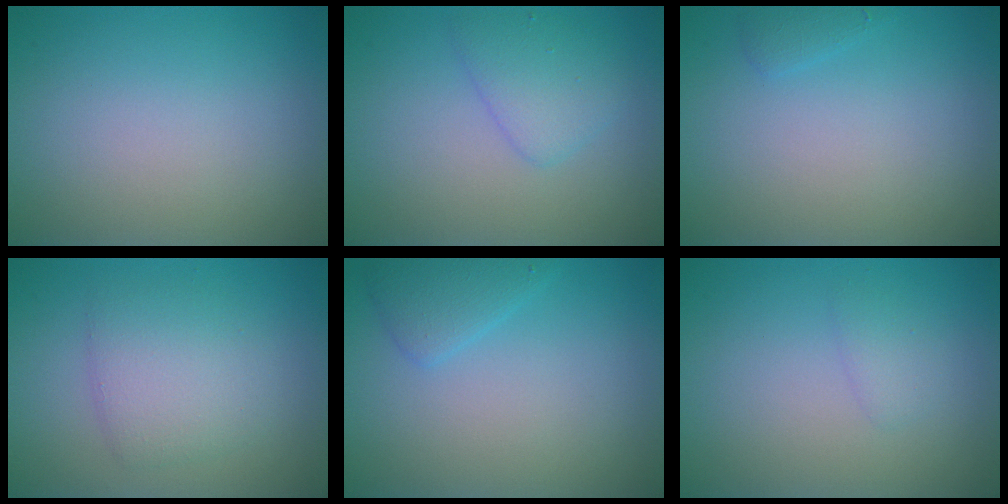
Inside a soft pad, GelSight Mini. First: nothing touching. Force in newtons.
{"total": 2.6, "press": 2.6, "slide": 0.1}
{"total": 0.8, "press": 0.8, "slide": 0.1}
{"total": 3.5, "press": 3.5, "slide": 0.2}
{"total": 1.9, "press": 1.9, "slide": 0.1}
{"total": 1.0, "press": 1.0, "slide": 0.1}